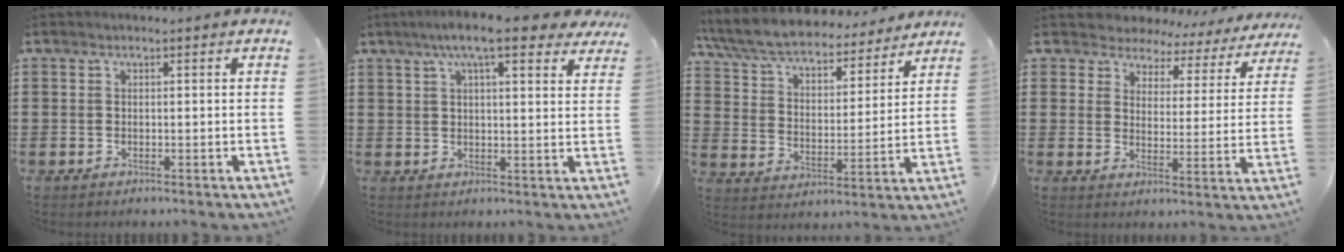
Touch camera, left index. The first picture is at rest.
{"total": 8.4, "force": [6.0, 1.4, 5.8], "torque": [-0.111, -0.003, 0.103]}
{"total": 8.0, "force": [7.4, 1.1, 2.6], "torque": [-0.083, -0.045, 0.131]}
{"total": 4.3, "force": [4.0, 1.7, 0.0], "torque": [-0.030, -0.026, 0.066]}